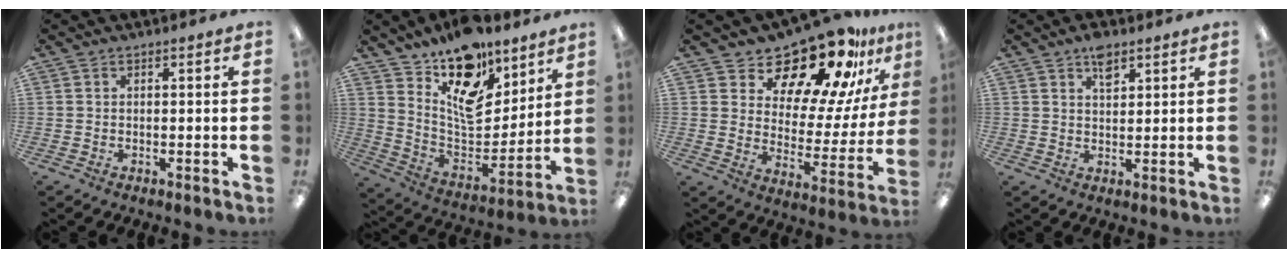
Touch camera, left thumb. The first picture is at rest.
{"total": 17.6, "force": [12.1, 9.2, 8.9], "torque": [-0.138, -0.093, 0.218]}
{"total": 18.7, "force": [15.3, 6.6, 8.3], "torque": [-0.131, -0.124, 0.255]}
{"total": 4.4, "force": [2.9, 2.1, 2.6], "torque": [-0.033, -0.010, 0.048]}